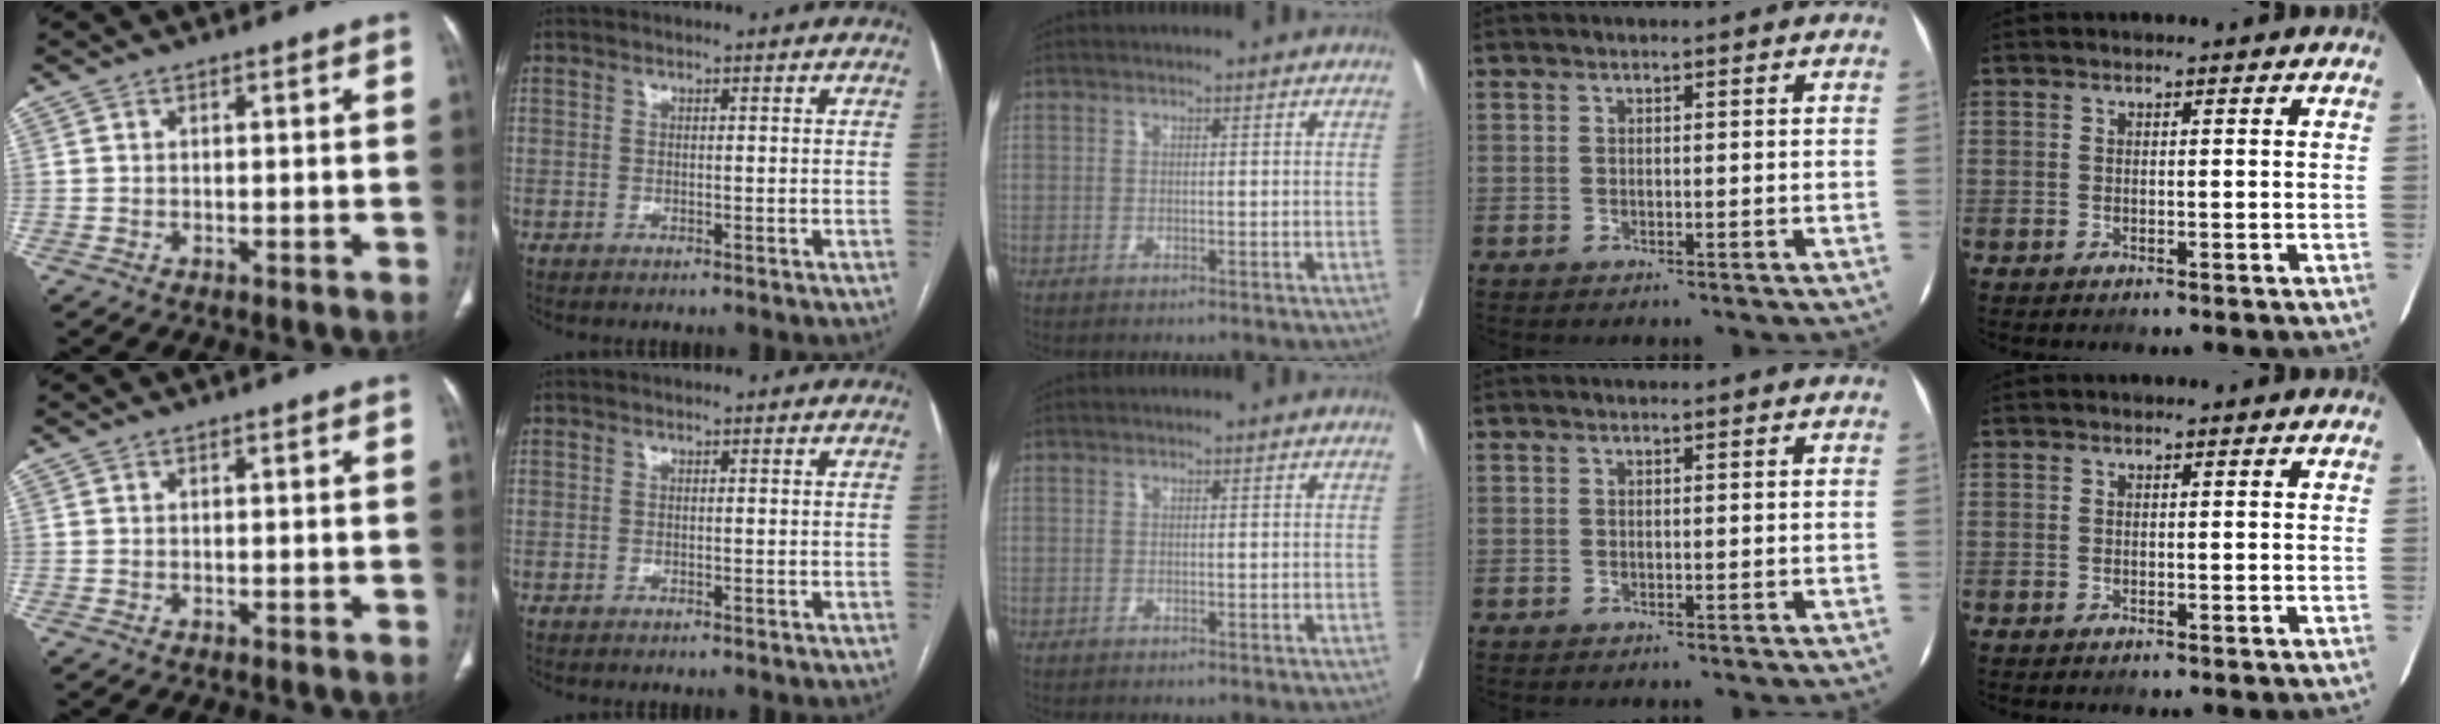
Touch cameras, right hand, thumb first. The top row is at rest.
{}